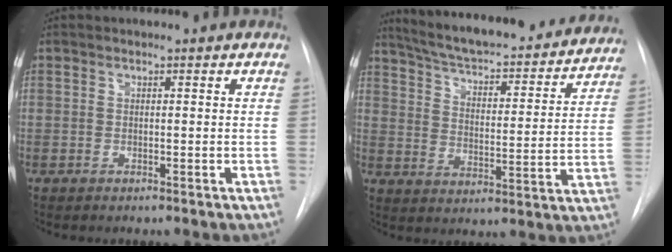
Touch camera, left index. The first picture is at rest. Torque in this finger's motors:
{"motor_torque": [-0.21, -1.02, 0.21, 0.11]}